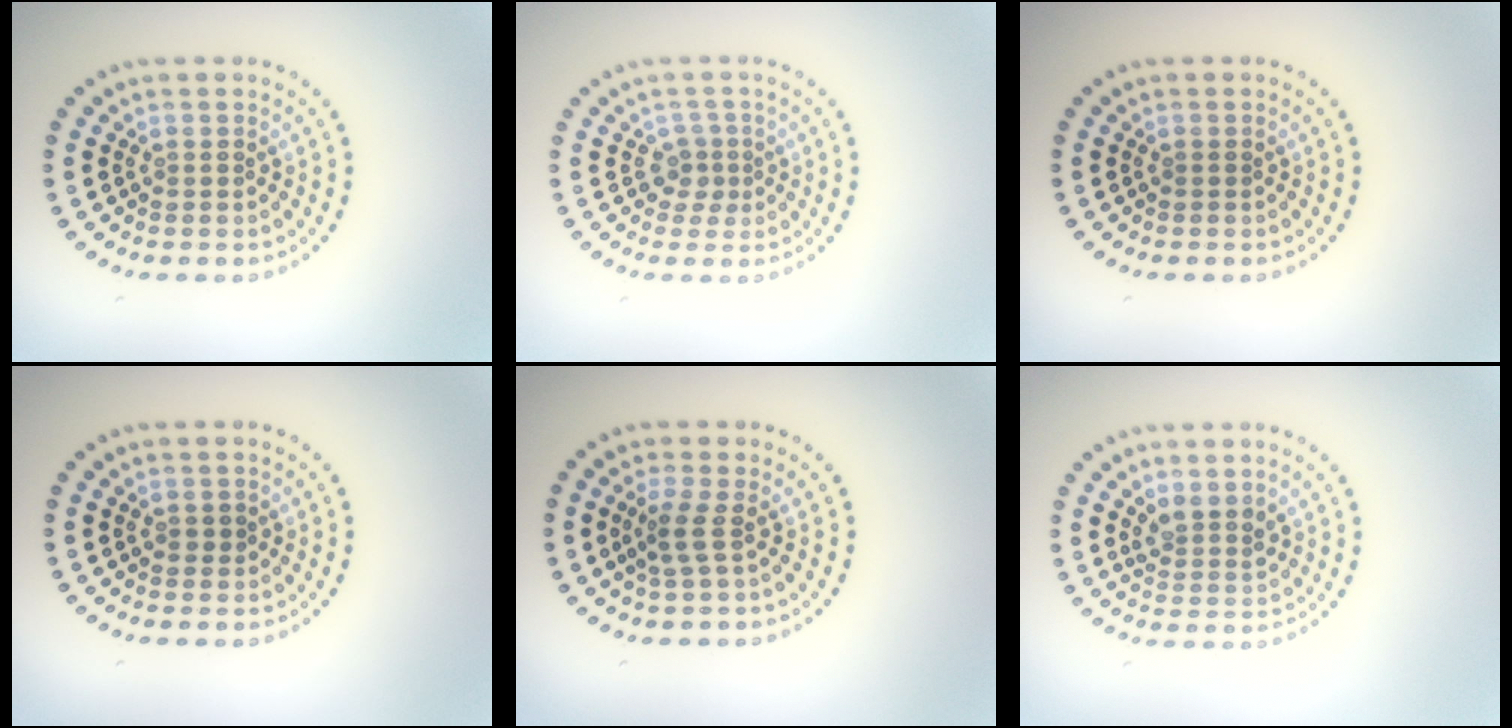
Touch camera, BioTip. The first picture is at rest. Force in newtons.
{"total": 1.7, "press": 1.3, "slide": 1.2}
{"total": 0.0}
{"total": 0.7, "press": 0.6, "slide": 0.1}
{"total": 1.9, "press": 1.3, "slide": 1.5}
{"total": 2.1, "press": 1.7, "slide": 1.3}